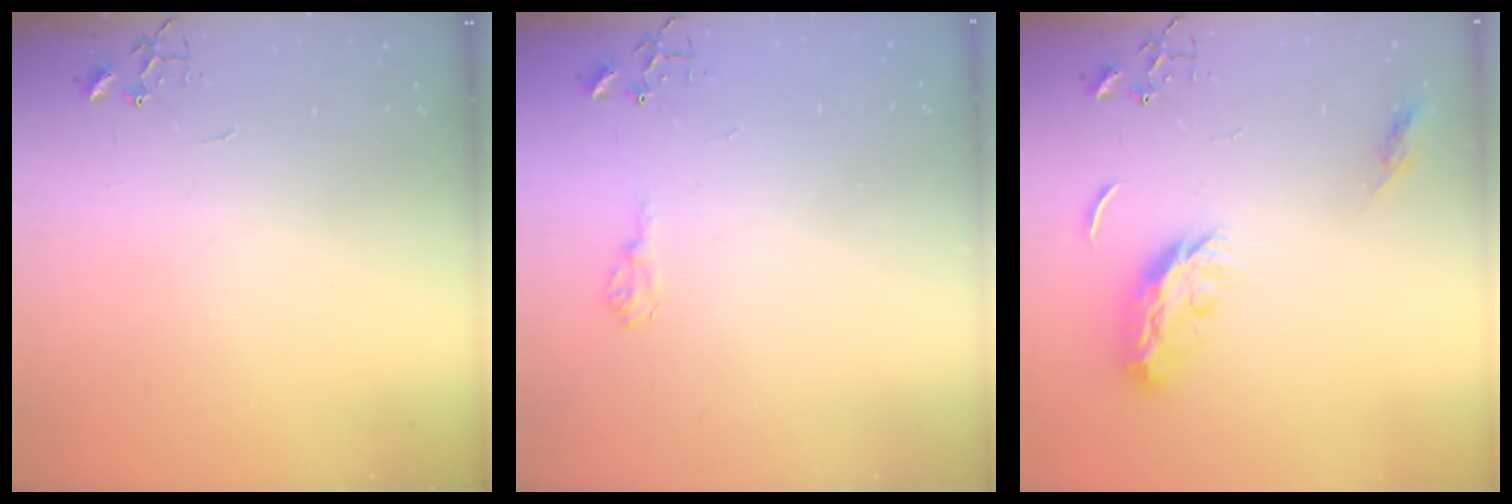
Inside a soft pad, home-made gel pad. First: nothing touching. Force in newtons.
{"total": 8.4, "press": 8.4, "slide": 0.8}
{"total": 10.1, "press": 10.1, "slide": 0.2}